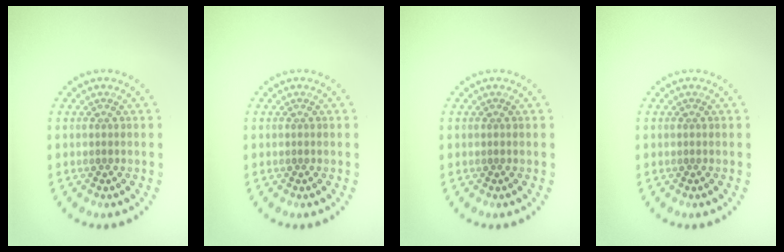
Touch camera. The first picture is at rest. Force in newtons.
{"total": 0.0}
{"total": 0.0}
{"total": 0.0}